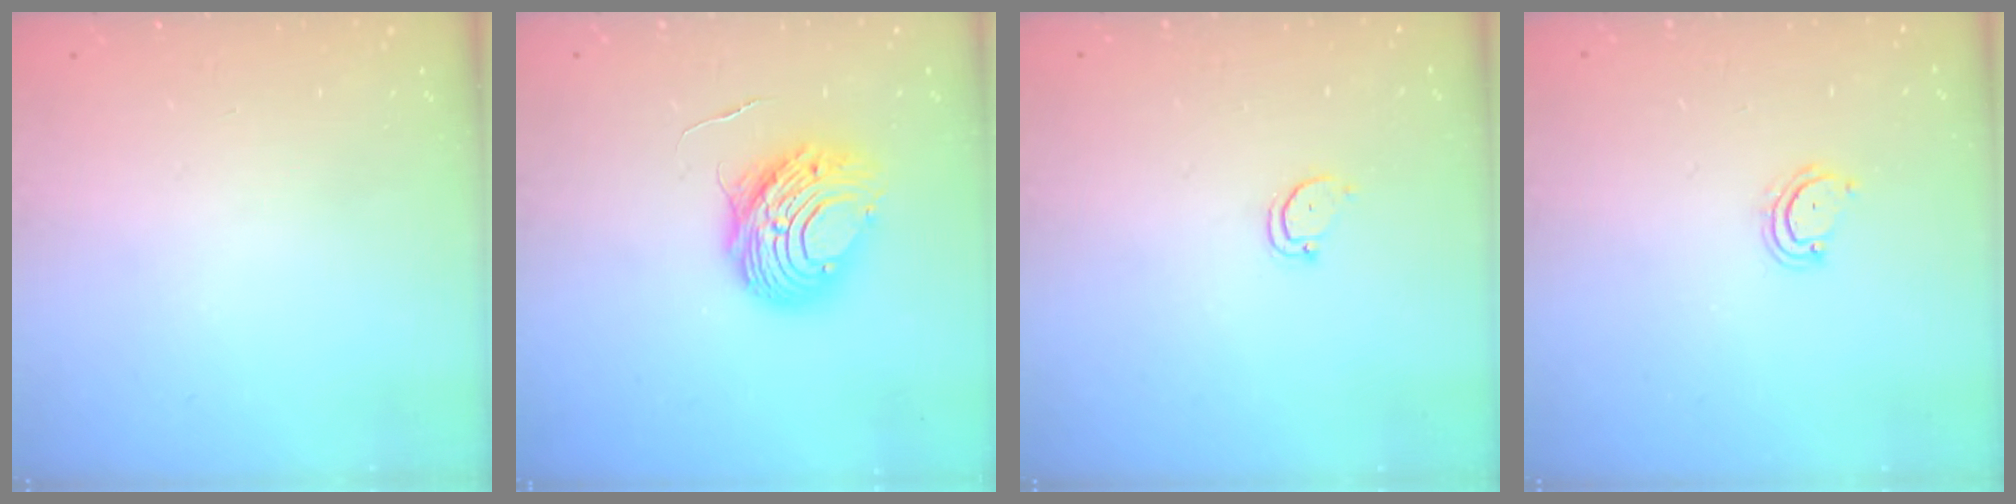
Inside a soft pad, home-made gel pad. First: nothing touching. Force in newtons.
{"total": 11.1, "press": 11.1, "slide": 0.9}
{"total": 2.5, "press": 2.5, "slide": 0.3}
{"total": 4.1, "press": 4.1, "slide": 0.3}